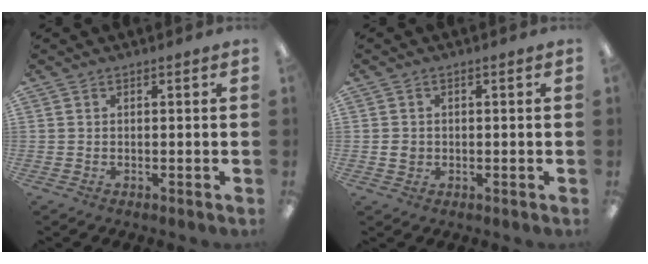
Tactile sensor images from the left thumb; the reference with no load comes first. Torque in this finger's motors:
{"motor_torque": [-0.01, 0.01, 0.01, 0.01, 0.00]}